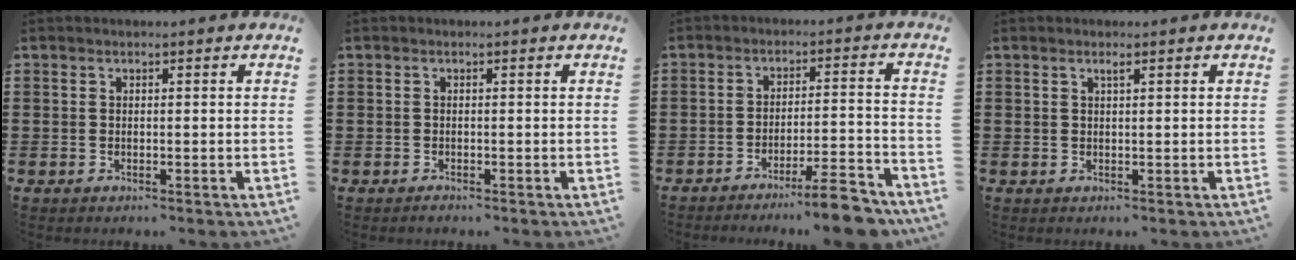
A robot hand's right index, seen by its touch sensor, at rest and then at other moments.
{"total": 0.5, "force": [-0.5, 0.2, 0.0], "torque": [0.001, 0.002, -0.012]}
{"total": 8.0, "force": [-6.8, 0.1, 4.3], "torque": [-0.060, 0.004, -0.122]}
{"total": 0.7, "force": [0.4, 0.0, 0.6], "torque": [-0.012, -0.001, 0.008]}